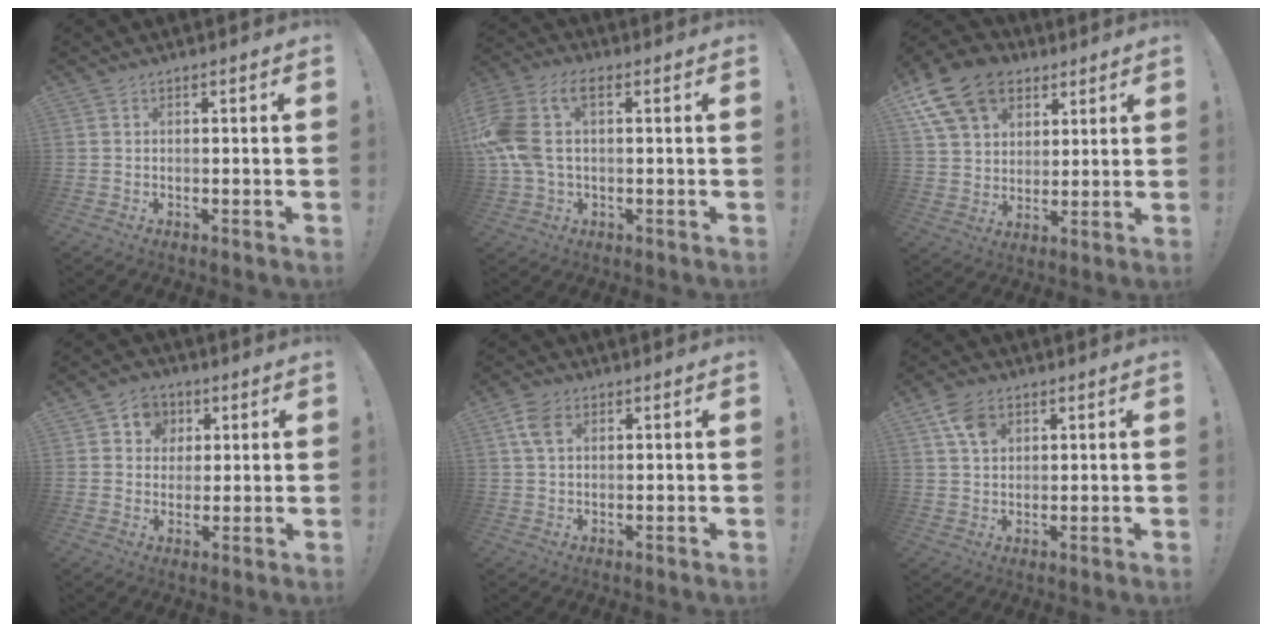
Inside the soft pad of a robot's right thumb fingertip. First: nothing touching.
{"total": 13.3, "force": [2.3, 8.1, 10.4], "torque": [-0.217, -0.001, 0.044]}
{"total": 17.2, "force": [9.0, 12.1, 8.4], "torque": [-0.136, -0.040, 0.172]}
{"total": 7.4, "force": [2.4, 6.8, 1.8], "torque": [-0.023, -0.013, 0.047]}
{"total": 5.8, "force": [2.5, 3.6, 3.9], "torque": [-0.062, -0.002, 0.047]}
{"total": 7.3, "force": [3.6, 4.9, 3.9], "torque": [-0.062, -0.006, 0.069]}